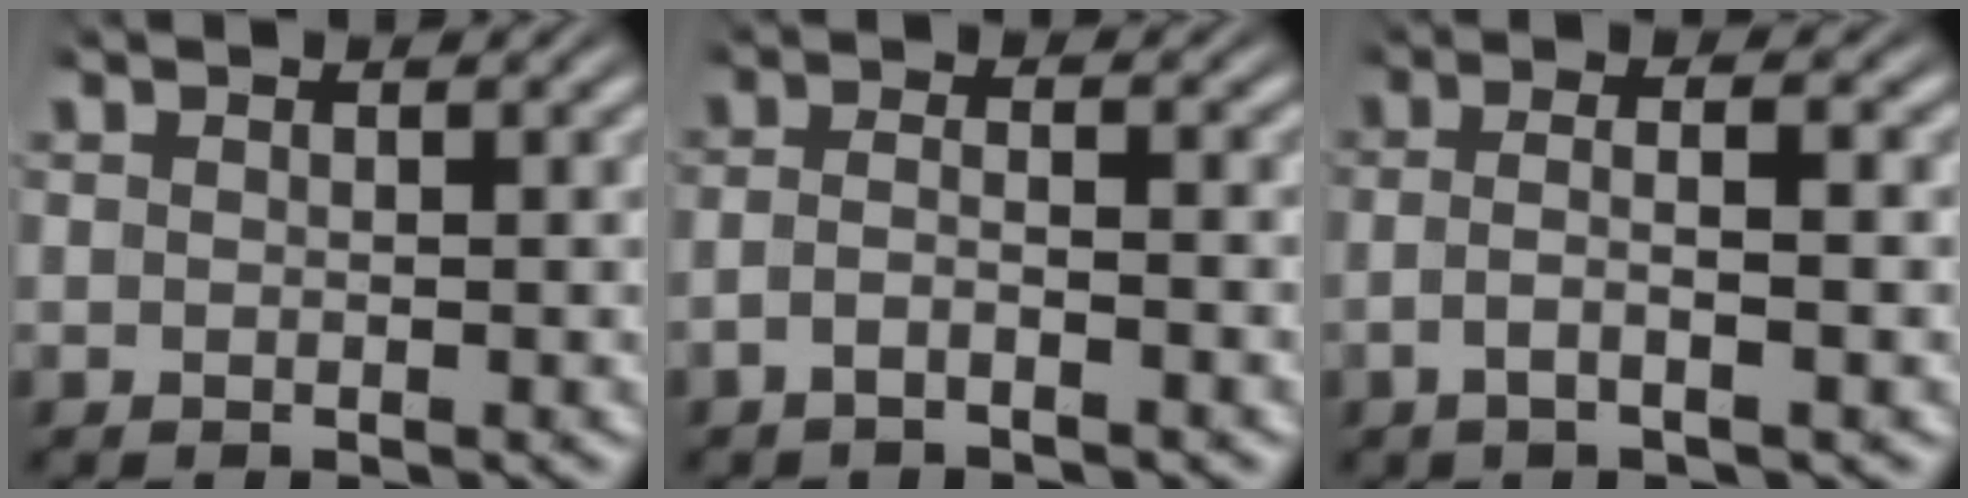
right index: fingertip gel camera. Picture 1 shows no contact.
{"total": 2.5, "force": [-1.8, 0.4, 1.7], "torque": [-0.037, -0.010, -0.029]}
{"total": 3.3, "force": [-1.0, 0.5, 3.1], "torque": [-0.063, -0.009, -0.015]}